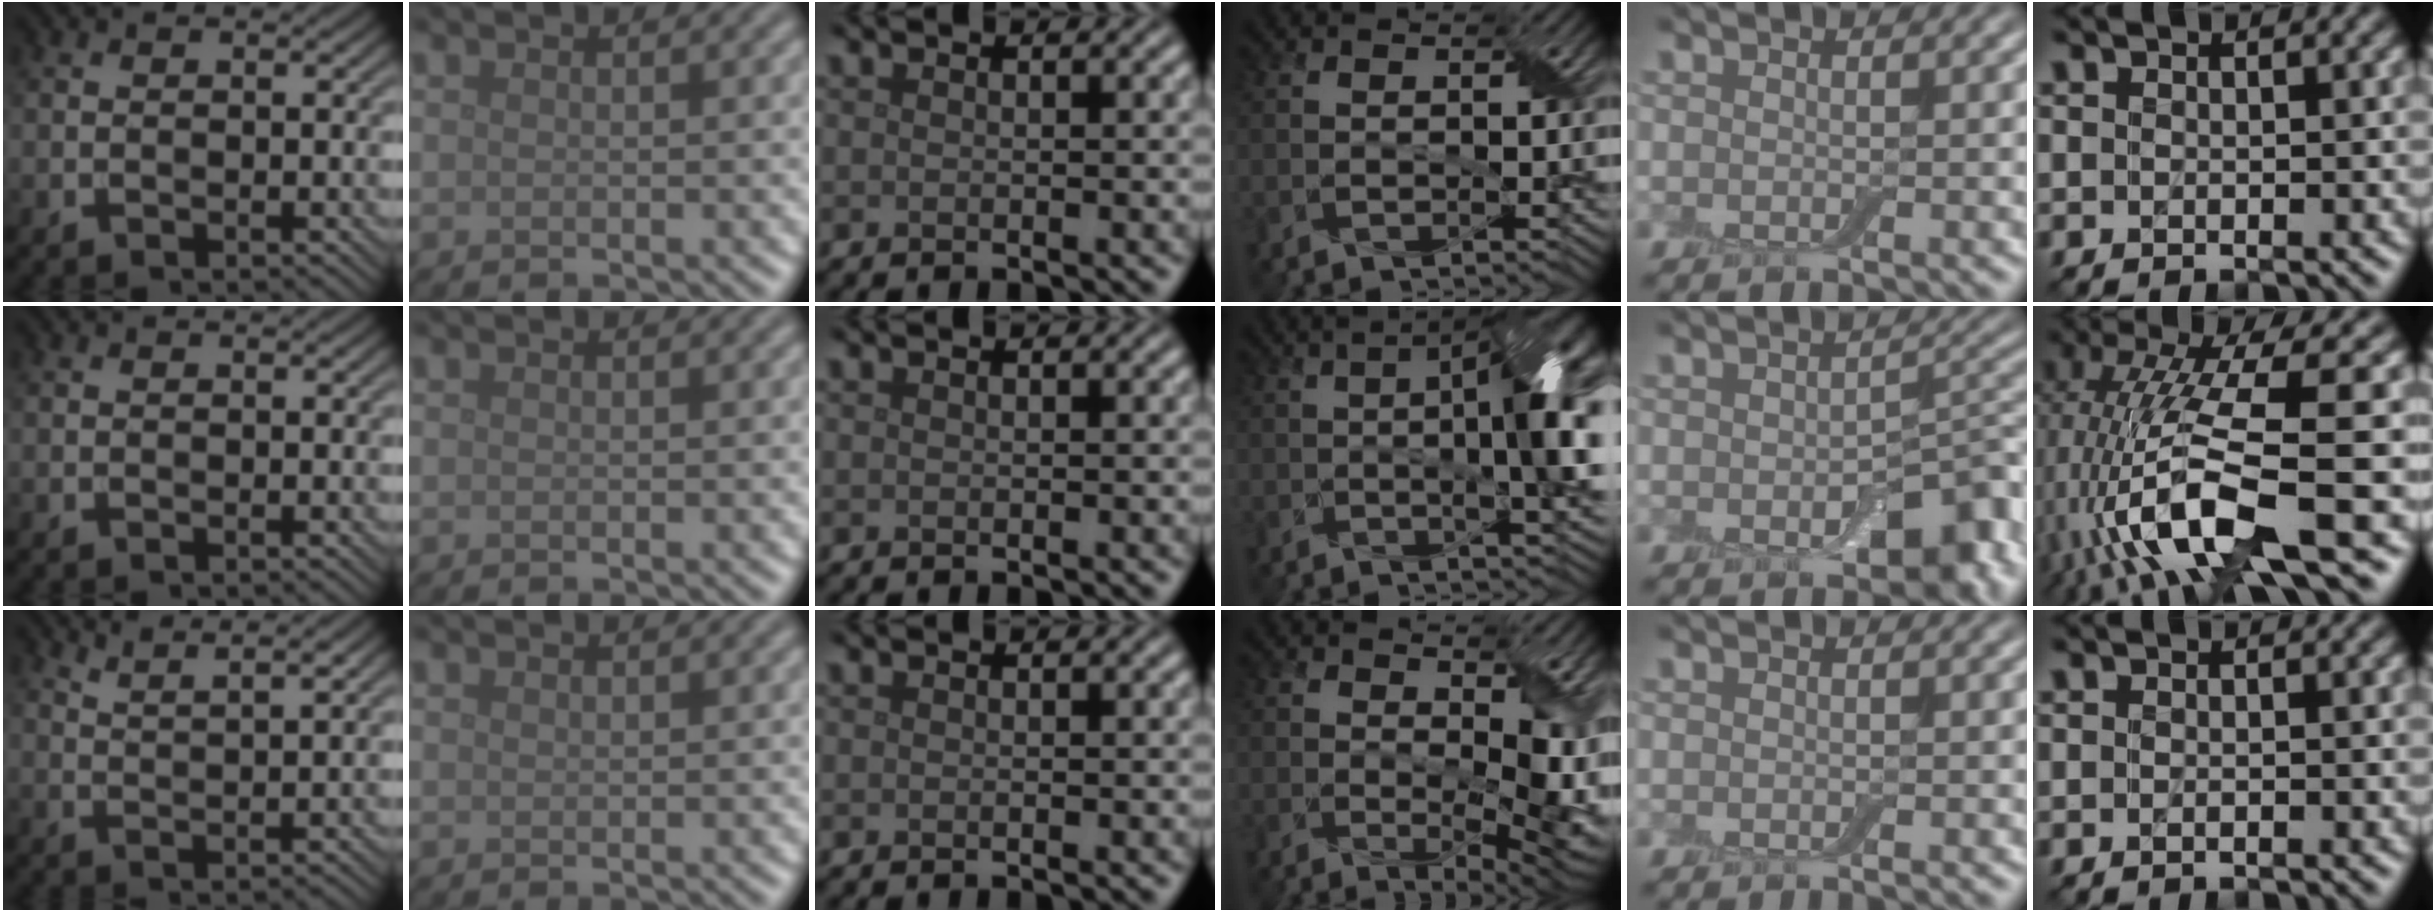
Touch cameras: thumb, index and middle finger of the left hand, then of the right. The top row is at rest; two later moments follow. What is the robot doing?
{"motion": "peel", "object": "aluminum foil"}